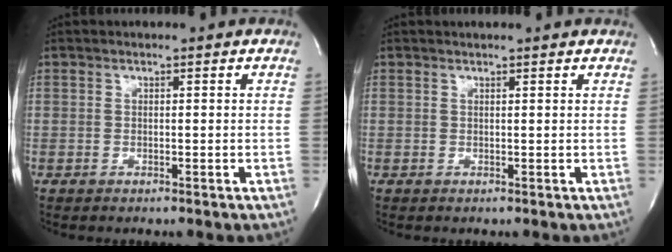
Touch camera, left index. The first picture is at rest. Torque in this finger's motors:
{"motor_torque": [0.11, -0.05, -0.03, -0.05]}